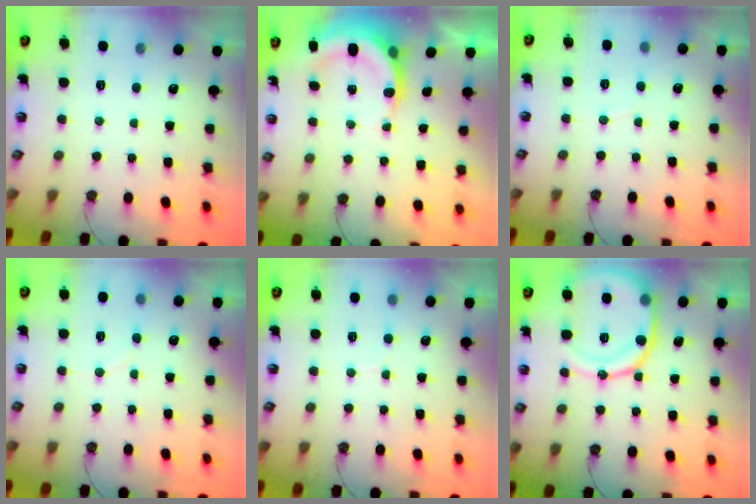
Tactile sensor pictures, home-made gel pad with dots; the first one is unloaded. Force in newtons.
{"total": 6.3, "press": 6.0, "slide": 2.0}
{"total": 3.3, "press": 3.3, "slide": 0.4}
{"total": 5.3, "press": 5.2, "slide": 1.1}
{"total": 4.8, "press": 4.8, "slide": 0.4}
{"total": 15.8, "press": 15.6, "slide": 1.9}